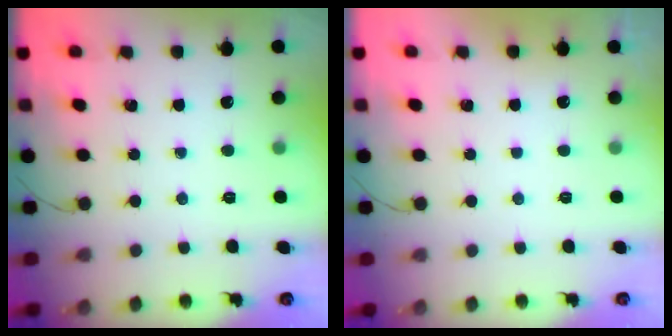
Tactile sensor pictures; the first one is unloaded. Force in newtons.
{"total": 3.0, "press": 3.0, "slide": 0.1}